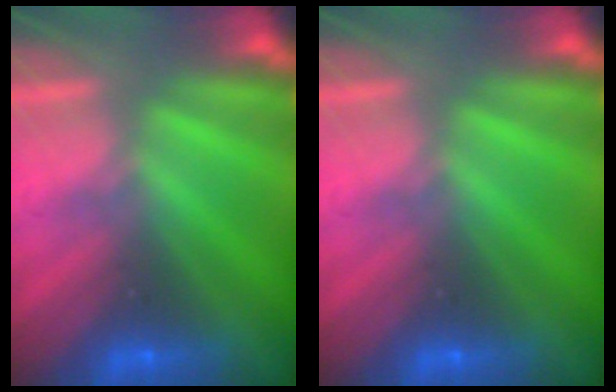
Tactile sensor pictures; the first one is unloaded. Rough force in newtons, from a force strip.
{"total": 0.0}